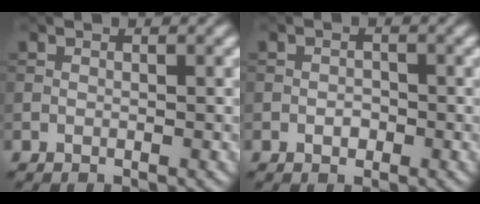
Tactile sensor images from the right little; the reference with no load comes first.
{"total": 1.0, "force": [-0.4, 0.7, 0.6], "torque": [-0.011, 0.001, -0.011]}